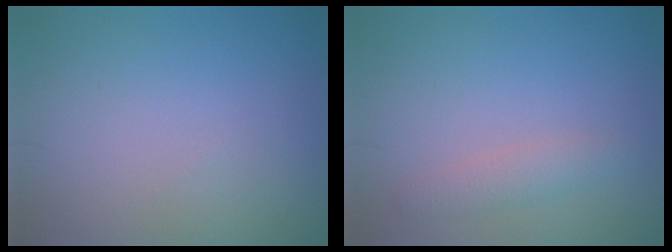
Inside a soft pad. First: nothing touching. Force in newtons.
{"total": 1.6, "press": 1.6, "slide": 0.0}